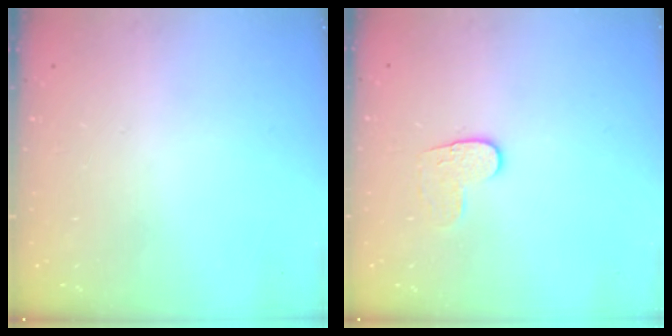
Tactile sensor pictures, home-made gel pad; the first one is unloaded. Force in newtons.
{"total": 5.8, "press": 5.8, "slide": 0.6}